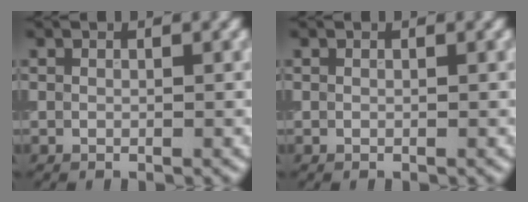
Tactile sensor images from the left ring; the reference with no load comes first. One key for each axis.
{"total": 0.0}